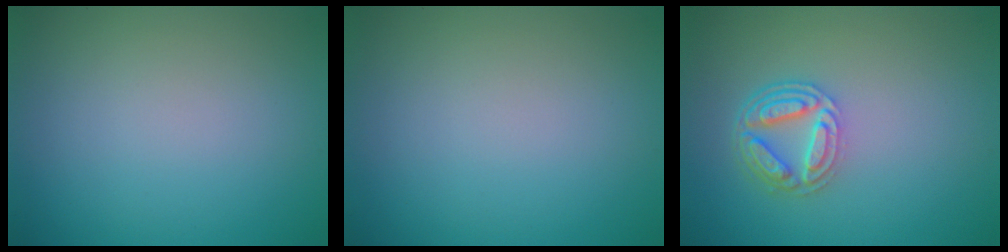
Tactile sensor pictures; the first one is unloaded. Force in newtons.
{"total": 0.0}
{"total": 4.3, "press": 3.3, "slide": 2.8}